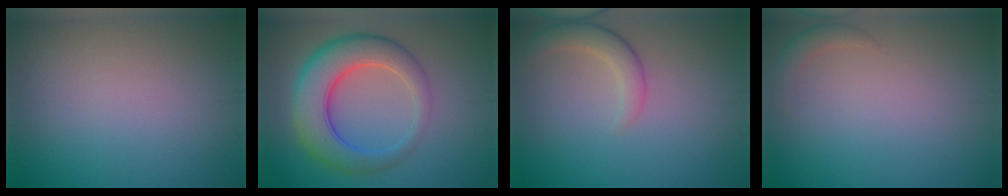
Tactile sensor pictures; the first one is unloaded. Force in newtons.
{"total": 7.9, "press": 7.8, "slide": 0.3}
{"total": 2.7, "press": 2.7, "slide": 0.2}
{"total": 1.5, "press": 1.5, "slide": 0.1}